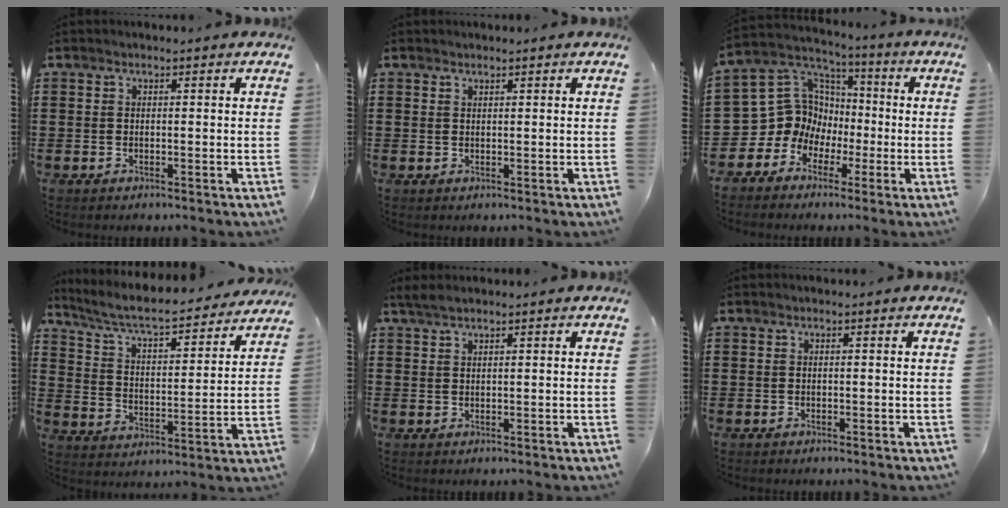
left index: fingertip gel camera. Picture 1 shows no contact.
{"total": 0.7, "force": [0.6, 0.2, 0.3], "torque": [-0.007, 0.000, 0.012]}
{"total": 10.0, "force": [-1.3, 9.7, 2.0], "torque": [-0.102, -0.017, -0.022]}
{"total": 6.4, "force": [5.7, 0.6, 2.9], "torque": [-0.081, -0.039, 0.089]}
{"total": 1.4, "force": [1.2, 0.1, 0.8], "torque": [-0.019, 0.000, 0.023]}
{"total": 0.0}